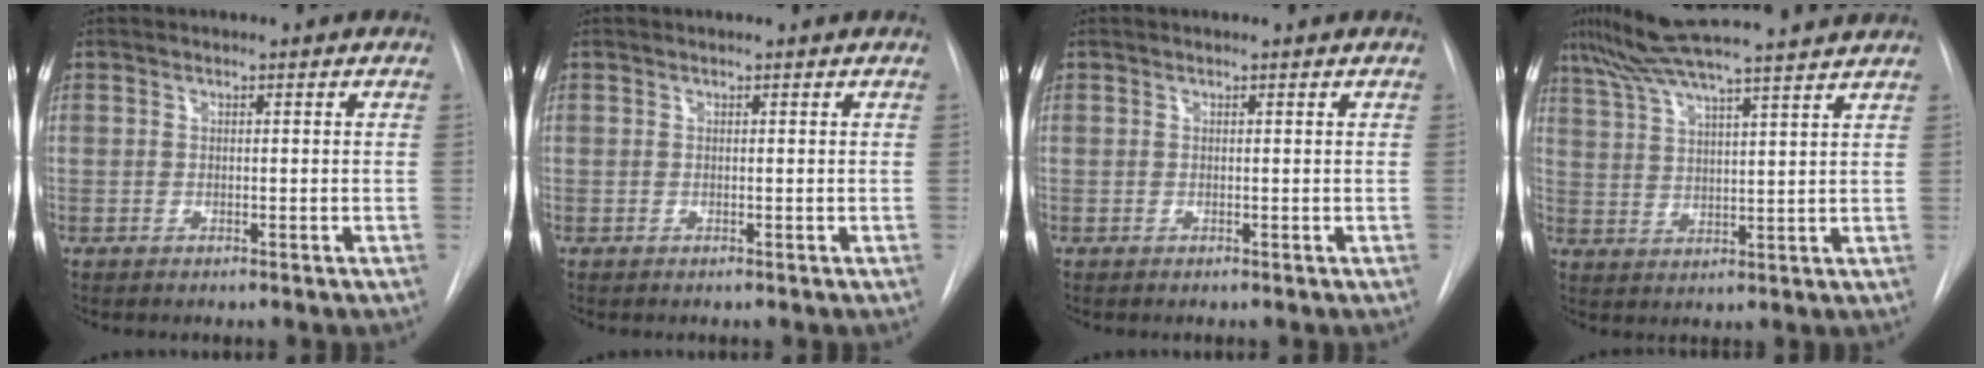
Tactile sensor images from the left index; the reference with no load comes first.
{"total": 0.0}
{"total": 0.0}
{"total": 17.5, "force": [15.1, -0.4, 8.8], "torque": [-0.159, 0.019, 0.222]}